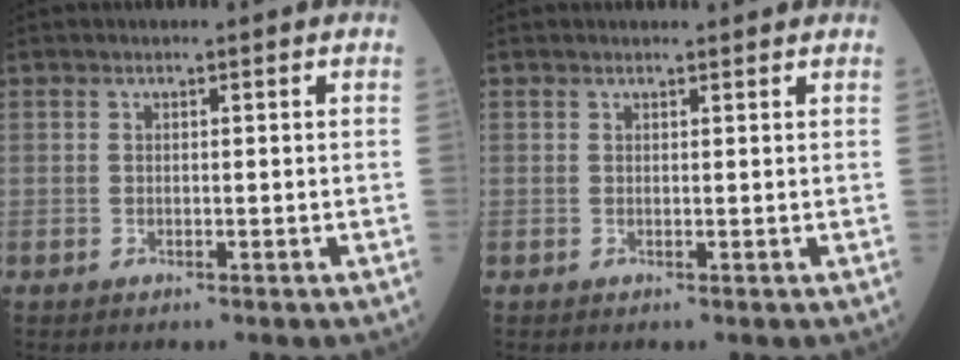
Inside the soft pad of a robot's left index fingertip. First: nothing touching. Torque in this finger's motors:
{"motor_torque": [0.45, -0.76, 0.27, 0.04]}